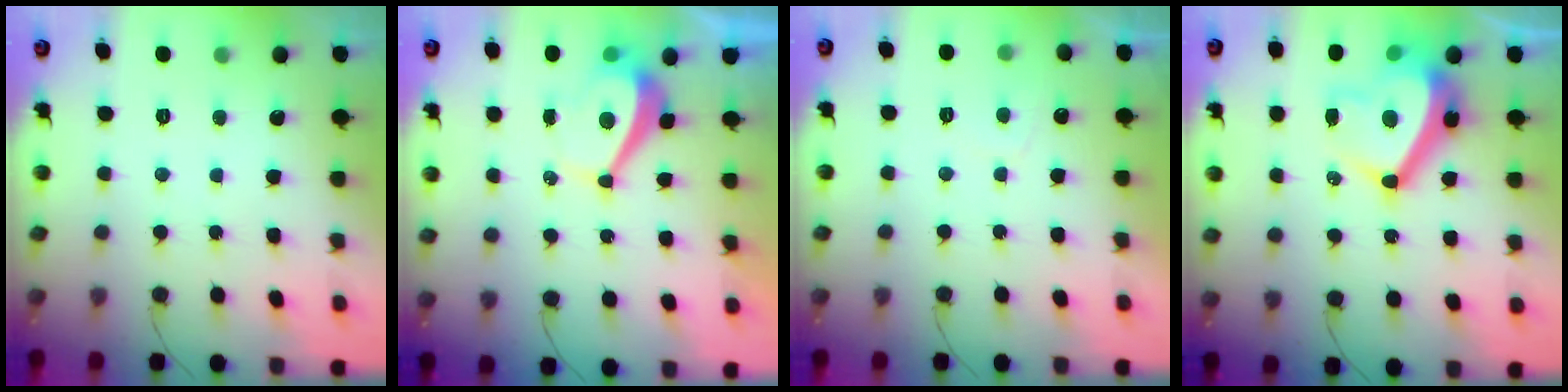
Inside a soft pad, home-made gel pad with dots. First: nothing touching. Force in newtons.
{"total": 3.9, "press": 3.8, "slide": 0.5}
{"total": 1.0, "press": 0.8, "slide": 0.6}
{"total": 13.0, "press": 12.7, "slide": 2.8}